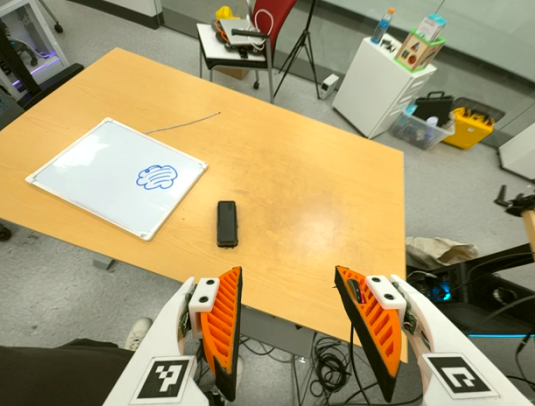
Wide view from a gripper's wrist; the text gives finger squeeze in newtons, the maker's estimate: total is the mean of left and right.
{"total": 0.0}